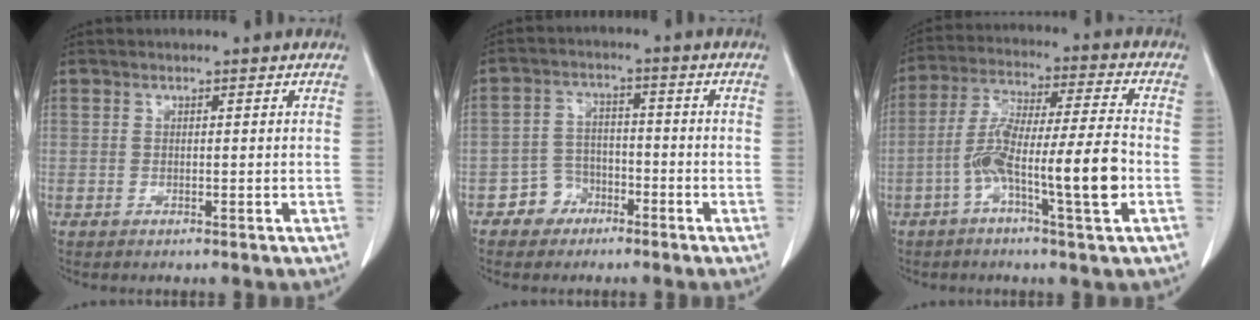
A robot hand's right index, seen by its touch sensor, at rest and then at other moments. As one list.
[{"total": 4.8, "force": [-2.9, 3.8, 0.5], "torque": [0.000, 0.016, -0.049]}, {"total": 13.0, "force": [-4.1, 0.6, 12.3], "torque": [-0.232, 0.011, -0.073]}]